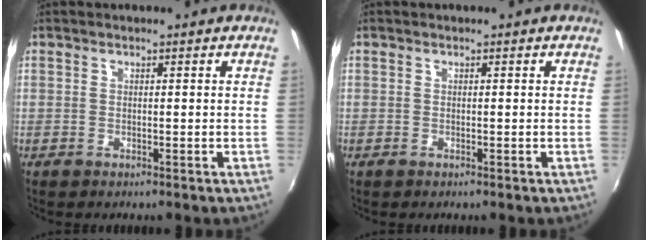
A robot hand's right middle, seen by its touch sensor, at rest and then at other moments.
{"total": 0.0}